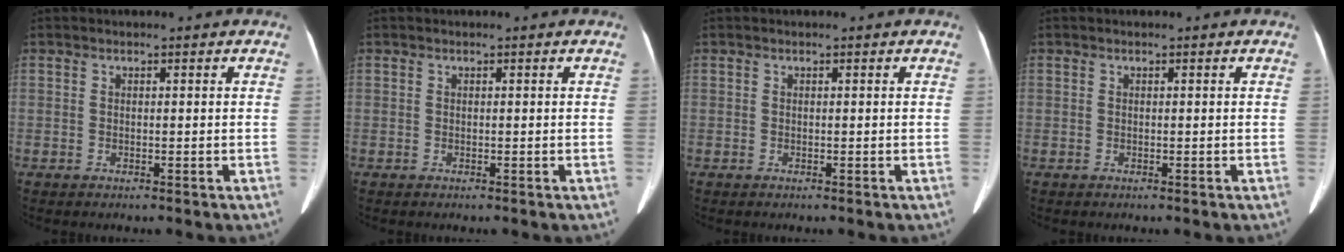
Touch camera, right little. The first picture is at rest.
{"total": 0.0}
{"total": 0.0}
{"total": 0.0}